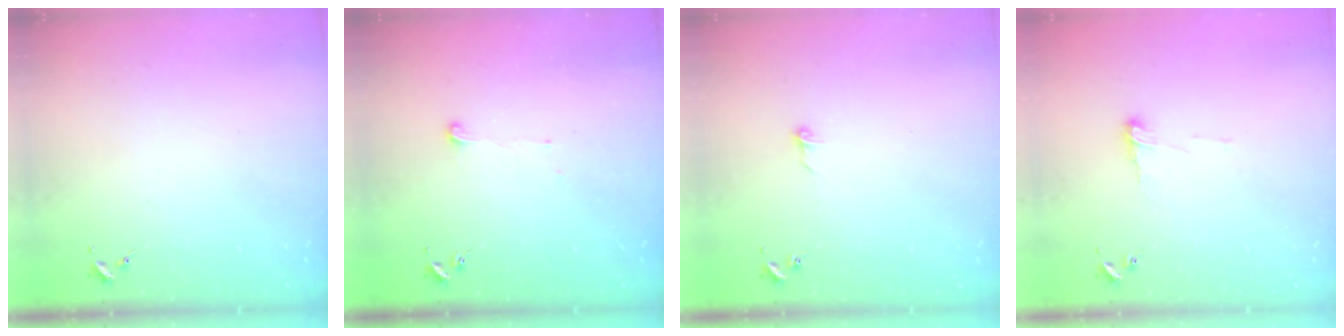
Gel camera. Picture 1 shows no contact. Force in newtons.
{"total": 3.8, "press": 3.8, "slide": 0.3}
{"total": 4.2, "press": 4.2, "slide": 0.3}
{"total": 6.2, "press": 6.1, "slide": 0.6}